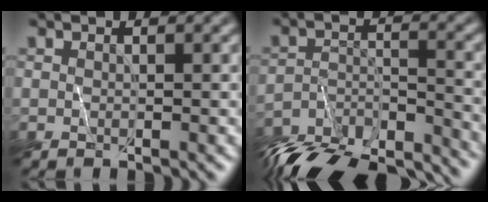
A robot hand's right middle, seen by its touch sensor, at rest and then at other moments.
{"total": 15.2, "force": [-14.6, 3.1, 2.9], "torque": [-0.051, -0.019, -0.201]}